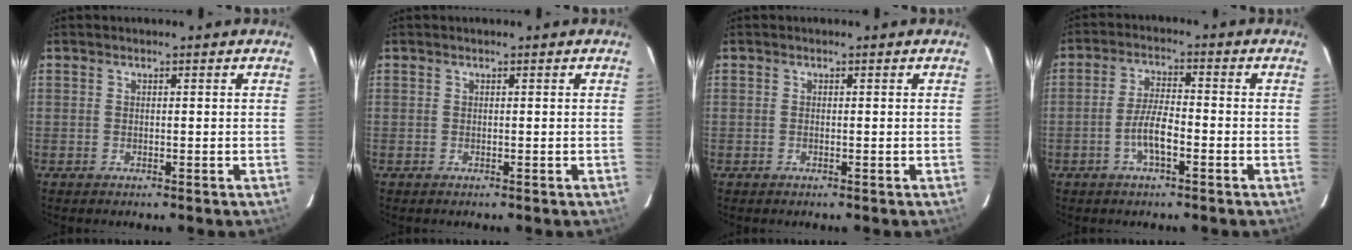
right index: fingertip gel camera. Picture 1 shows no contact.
{"total": 0.0}
{"total": 0.0}
{"total": 5.4, "force": [-2.3, 1.5, 4.6], "torque": [-0.095, 0.004, -0.043]}